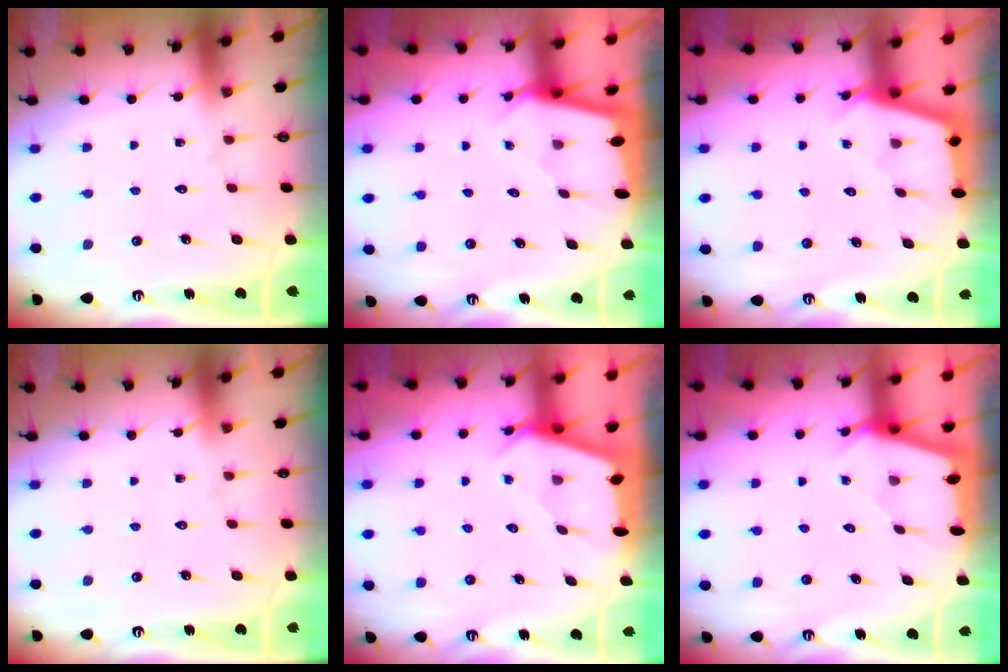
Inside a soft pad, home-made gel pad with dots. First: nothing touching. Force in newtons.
{"total": 1.6, "press": 1.6, "slide": 0.2}
{"total": 2.9, "press": 2.9, "slide": 0.3}
{"total": 0.0}
{"total": 3.5, "press": 3.5, "slide": 0.3}
{"total": 2.3, "press": 2.3, "slide": 0.3}